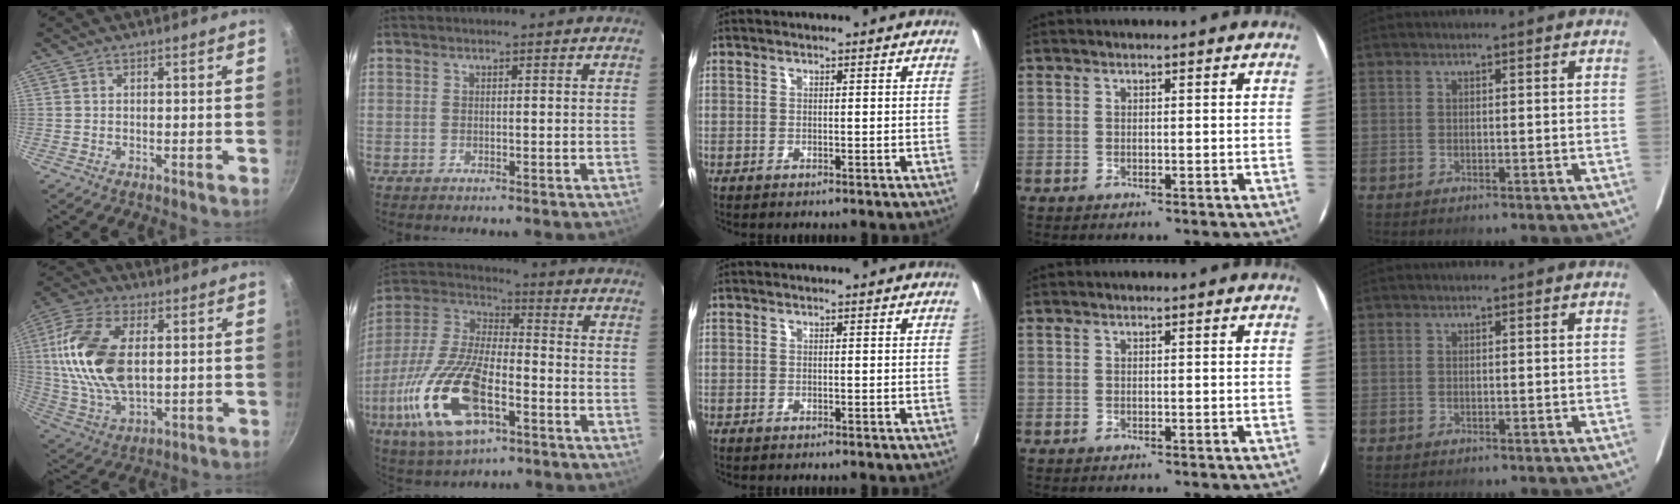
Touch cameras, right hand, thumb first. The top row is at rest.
{"thumb": {"total": 18.7, "force": [2.6, 10.4, 15.3], "torque": [-0.295, 0.001, 0.046]}, "index": {"total": 21.6, "force": [-8.7, 9.1, 17.5], "torque": [-0.380, -0.028, -0.163]}}